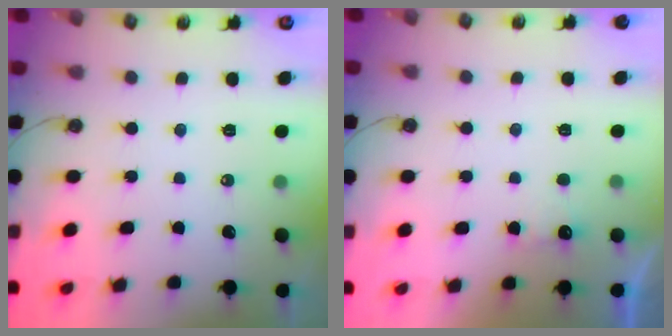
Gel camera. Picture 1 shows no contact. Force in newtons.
{"total": 2.6, "press": 2.4, "slide": 0.9}